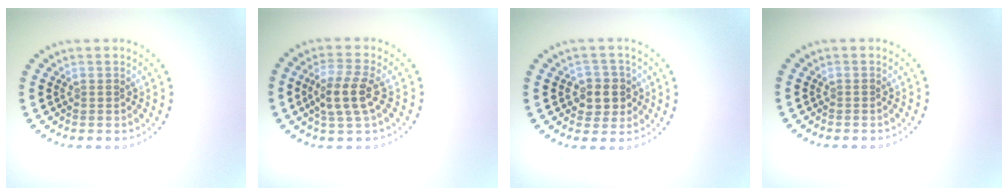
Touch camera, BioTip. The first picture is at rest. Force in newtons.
{"total": 3.6, "press": 3.3, "slide": 1.3}
{"total": 2.8, "press": 2.6, "slide": 0.9}
{"total": 0.0}